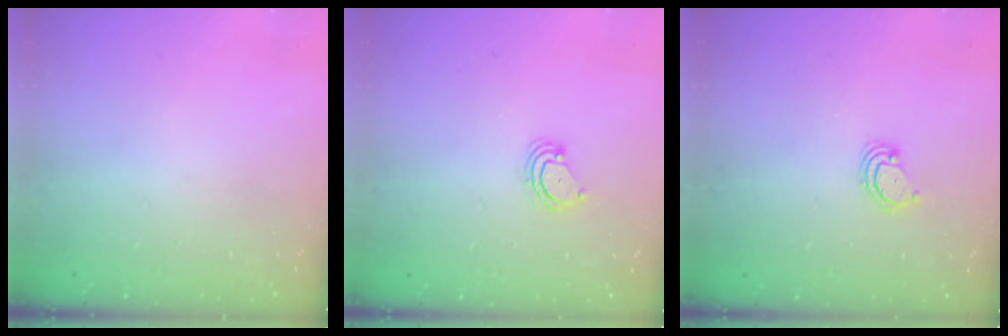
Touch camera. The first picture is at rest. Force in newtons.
{"total": 2.3, "press": 2.3, "slide": 0.2}
{"total": 2.9, "press": 2.9, "slide": 0.2}